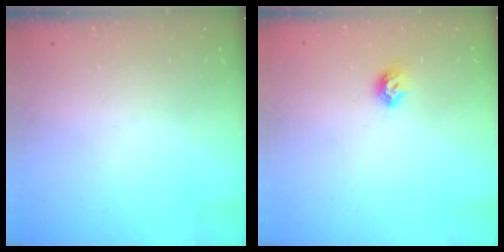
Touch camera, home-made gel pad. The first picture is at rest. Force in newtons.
{"total": 6.6, "press": 6.6, "slide": 0.9}